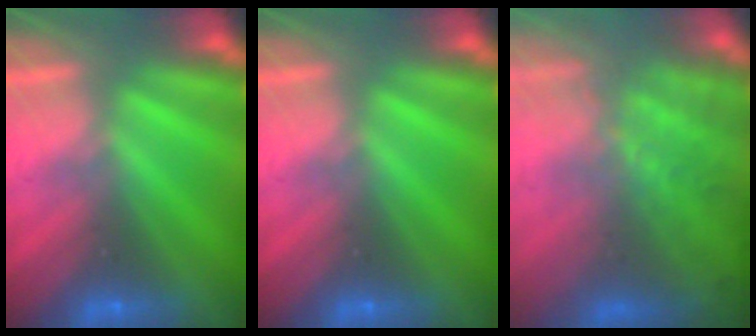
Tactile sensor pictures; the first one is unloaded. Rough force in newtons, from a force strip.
{"total": 0.0}
{"total": 7.6}